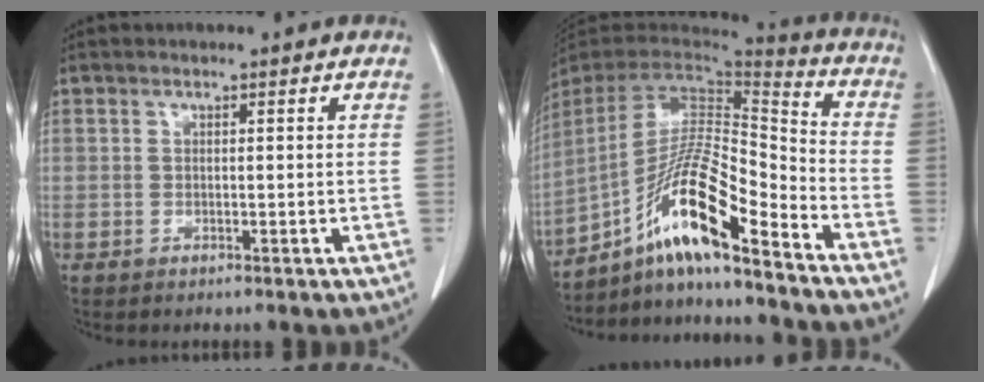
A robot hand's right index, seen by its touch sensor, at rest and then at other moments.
{"total": 16.2, "force": [-10.8, 1.0, 12.1], "torque": [-0.228, 0.003, -0.194]}